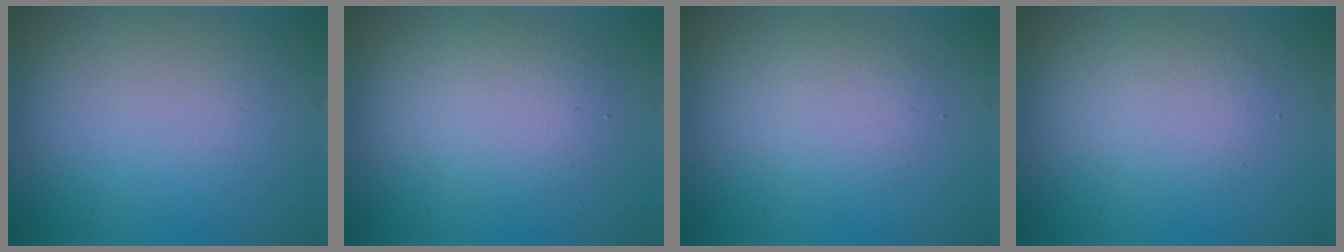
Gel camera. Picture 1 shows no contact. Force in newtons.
{"total": 3.4, "press": 3.4, "slide": 0.2}
{"total": 2.1, "press": 2.1, "slide": 0.1}
{"total": 2.1, "press": 2.1, "slide": 0.2}